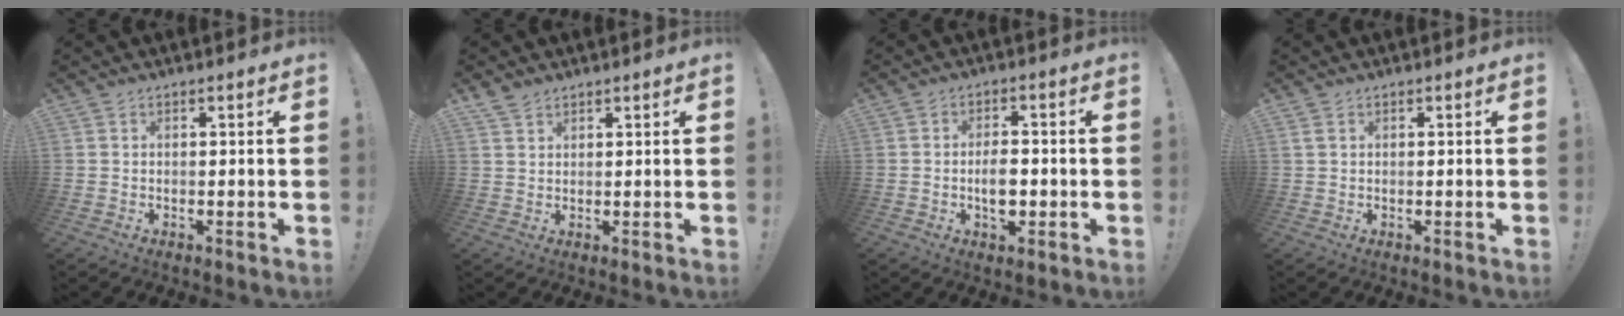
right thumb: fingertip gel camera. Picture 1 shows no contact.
{"total": 3.0, "force": [2.5, 1.5, 1.1], "torque": [-0.017, -0.014, 0.047]}
{"total": 5.9, "force": [-1.3, 3.5, 4.6], "torque": [-0.070, 0.000, -0.028]}
{"total": 1.6, "force": [0.8, 1.0, 0.9], "torque": [-0.026, 0.006, 0.017]}